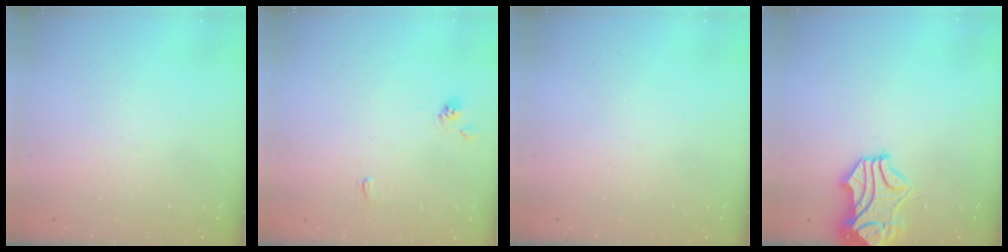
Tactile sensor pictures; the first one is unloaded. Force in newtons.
{"total": 1.1, "press": 1.1, "slide": 0.4}
{"total": 0.0}
{"total": 2.0, "press": 1.3, "slide": 1.5}